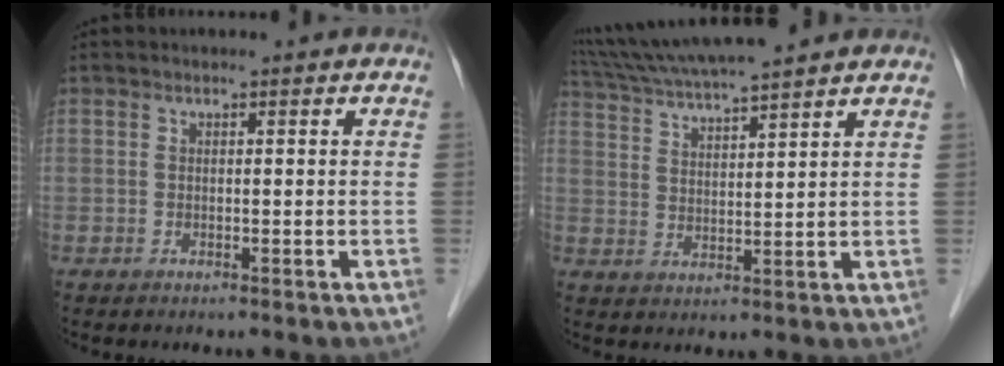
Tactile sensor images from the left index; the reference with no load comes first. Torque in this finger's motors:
{"motor_torque": [0.16, -0.34, 0.37, 0.17]}